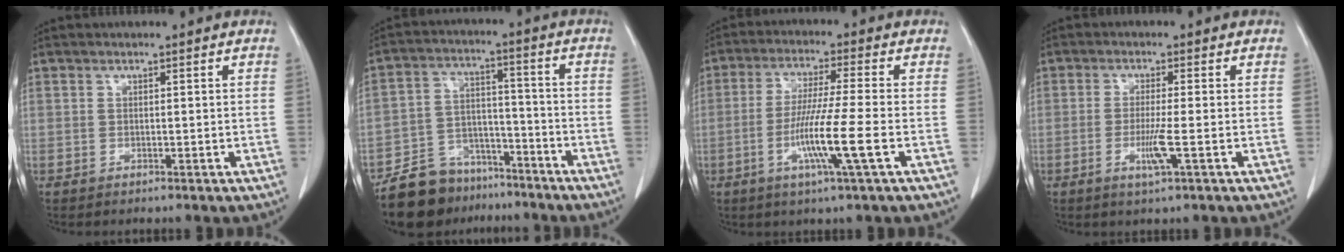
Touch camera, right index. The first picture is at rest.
{"total": 11.9, "force": [-9.7, 6.2, 3.0], "torque": [-0.057, 0.027, -0.162]}
{"total": 9.5, "force": [-3.0, -1.1, 8.9], "torque": [-0.171, -0.017, -0.058]}
{"total": 4.1, "force": [-1.3, -0.3, 3.9], "torque": [-0.078, -0.009, -0.024]}